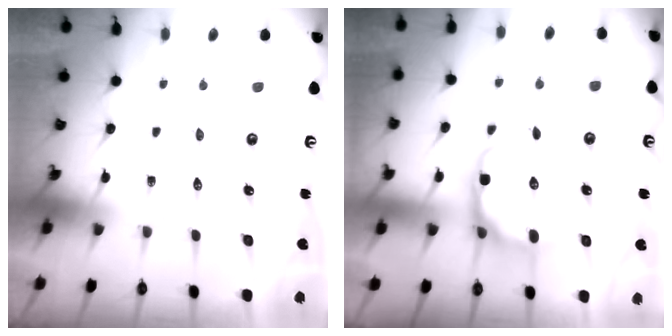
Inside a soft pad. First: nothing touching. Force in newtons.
{"total": 8.9, "press": 8.2, "slide": 3.4}